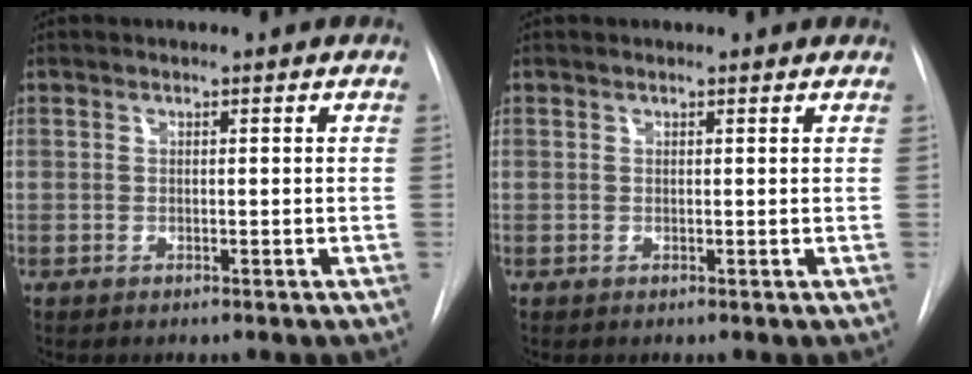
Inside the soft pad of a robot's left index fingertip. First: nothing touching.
{"total": 2.1, "force": [2.0, 0.4, 0.5], "torque": [-0.013, 0.018, 0.019]}